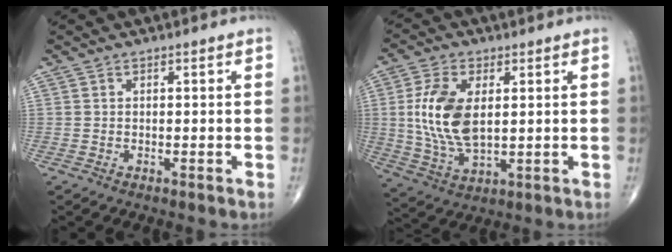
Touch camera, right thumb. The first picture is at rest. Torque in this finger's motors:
{"motor_torque": [0.06, 0.38, 1.23, 0.29, 0.14]}